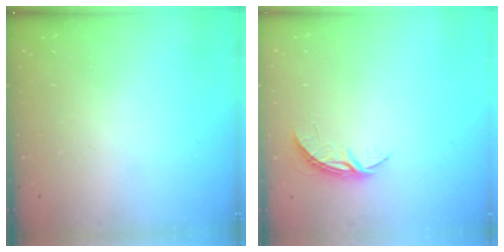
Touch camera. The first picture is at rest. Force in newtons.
{"total": 3.7, "press": 3.7, "slide": 0.3}